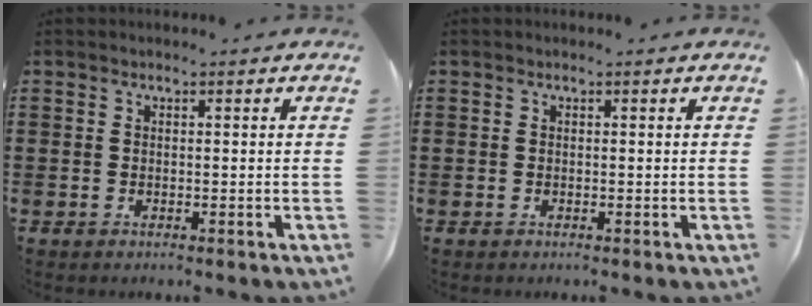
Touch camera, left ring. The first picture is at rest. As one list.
[{"total": 0.0}]